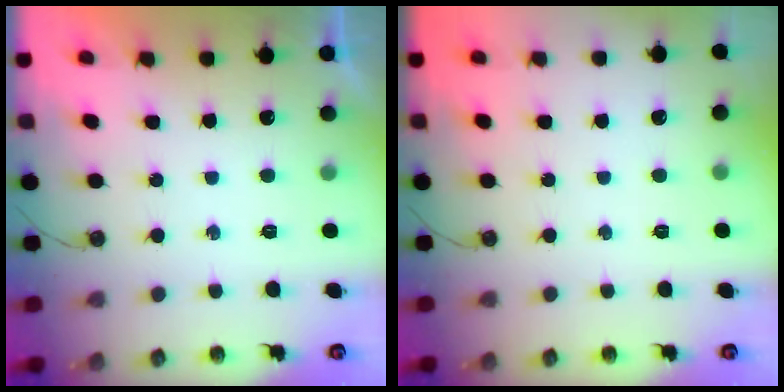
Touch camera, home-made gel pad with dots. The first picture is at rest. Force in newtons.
{"total": 0.0}